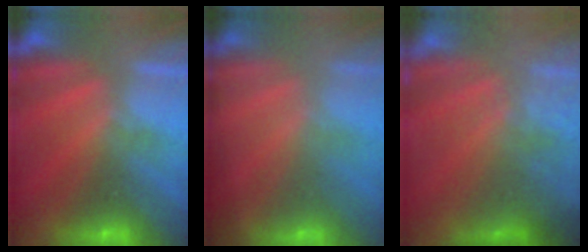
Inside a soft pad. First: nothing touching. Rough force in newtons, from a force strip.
{"total": 1.4}
{"total": 7.2}